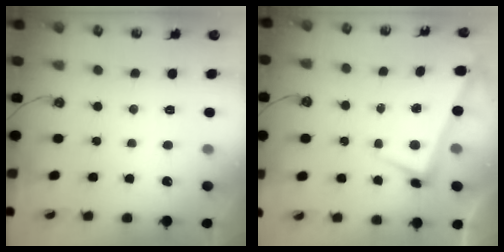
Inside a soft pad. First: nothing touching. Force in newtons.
{"total": 1.5, "press": 0.5, "slide": 1.4}